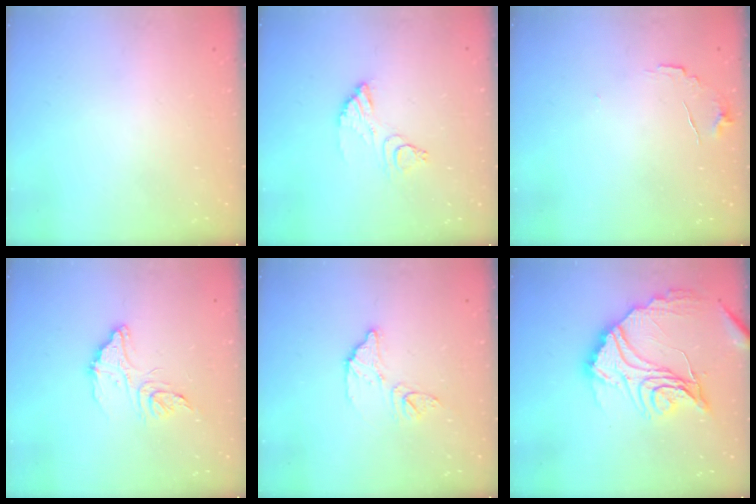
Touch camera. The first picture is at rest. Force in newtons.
{"total": 10.5, "press": 10.4, "slide": 1.1}
{"total": 6.3, "press": 6.2, "slide": 0.4}
{"total": 13.1, "press": 13.1, "slide": 0.5}
{"total": 10.7, "press": 10.6, "slide": 0.7}
{"total": 23.7, "press": 23.6, "slide": 2.1}